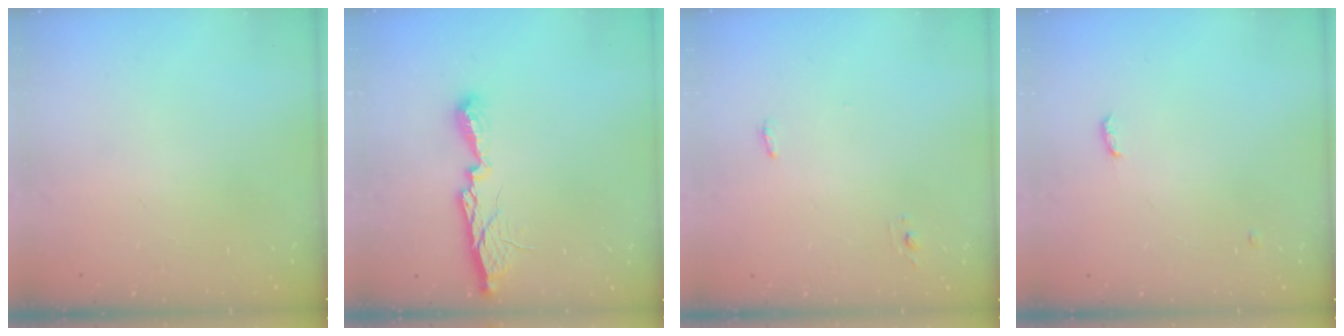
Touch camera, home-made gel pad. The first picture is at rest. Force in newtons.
{"total": 10.7, "press": 10.7, "slide": 0.3}
{"total": 7.6, "press": 3.8, "slide": 6.6}
{"total": 7.6, "press": 4.2, "slide": 6.4}